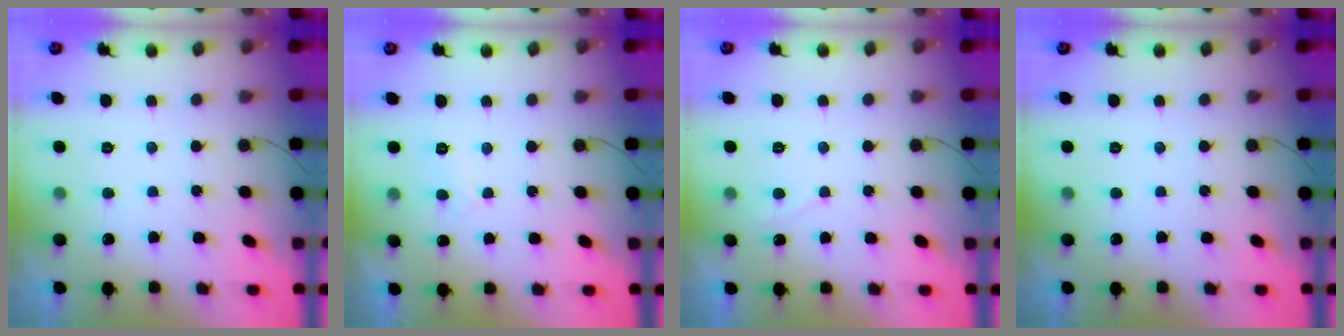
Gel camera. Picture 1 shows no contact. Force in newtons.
{"total": 3.9, "press": 3.9, "slide": 0.5}
{"total": 2.4, "press": 2.4, "slide": 0.3}
{"total": 0.0}